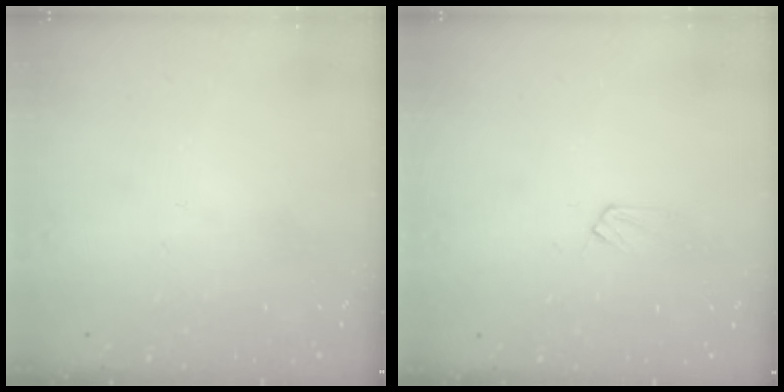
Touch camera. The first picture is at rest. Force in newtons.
{"total": 4.6, "press": 4.6, "slide": 0.6}